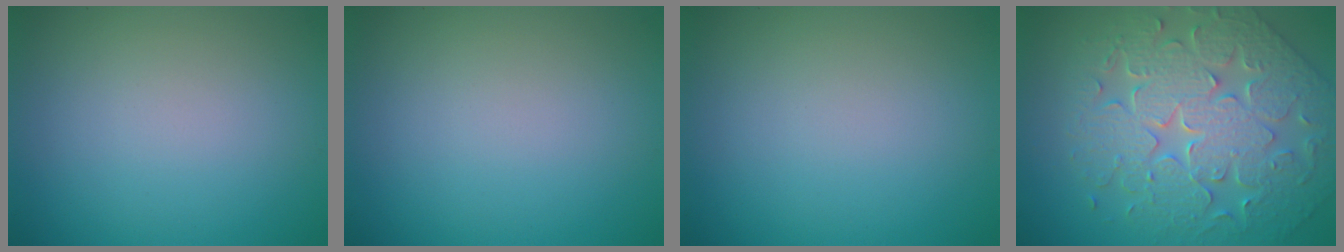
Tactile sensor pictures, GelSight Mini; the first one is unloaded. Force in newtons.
{"total": 0.0}
{"total": 0.0}
{"total": 7.2, "press": 6.2, "slide": 3.5}